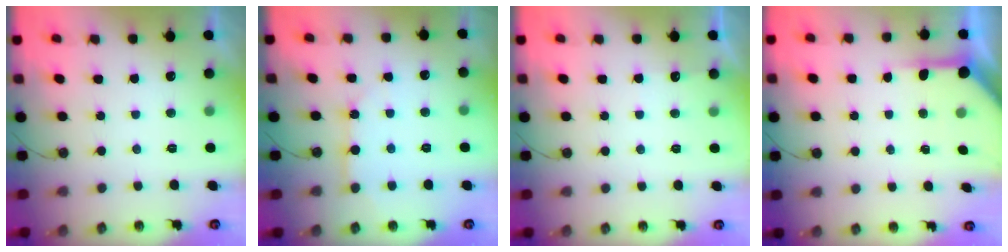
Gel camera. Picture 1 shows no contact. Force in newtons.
{"total": 6.8, "press": 6.7, "slide": 0.7}
{"total": 4.6, "press": 4.5, "slide": 0.6}
{"total": 5.5, "press": 5.5, "slide": 0.3}